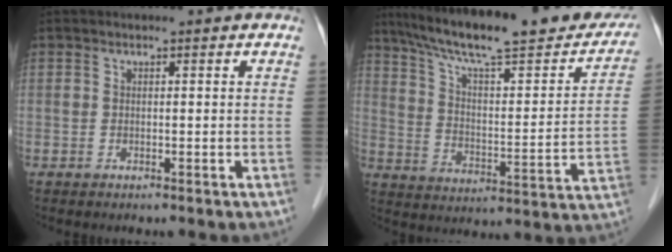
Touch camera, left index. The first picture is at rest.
{"total": 26.8, "force": [22.4, 4.3, 14.1], "torque": [-0.223, -0.013, 0.311]}